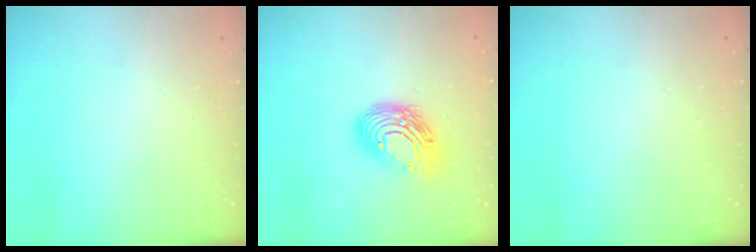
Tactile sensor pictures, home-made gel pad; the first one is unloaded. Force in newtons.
{"total": 14.9, "press": 14.9, "slide": 1.3}
{"total": 0.0}